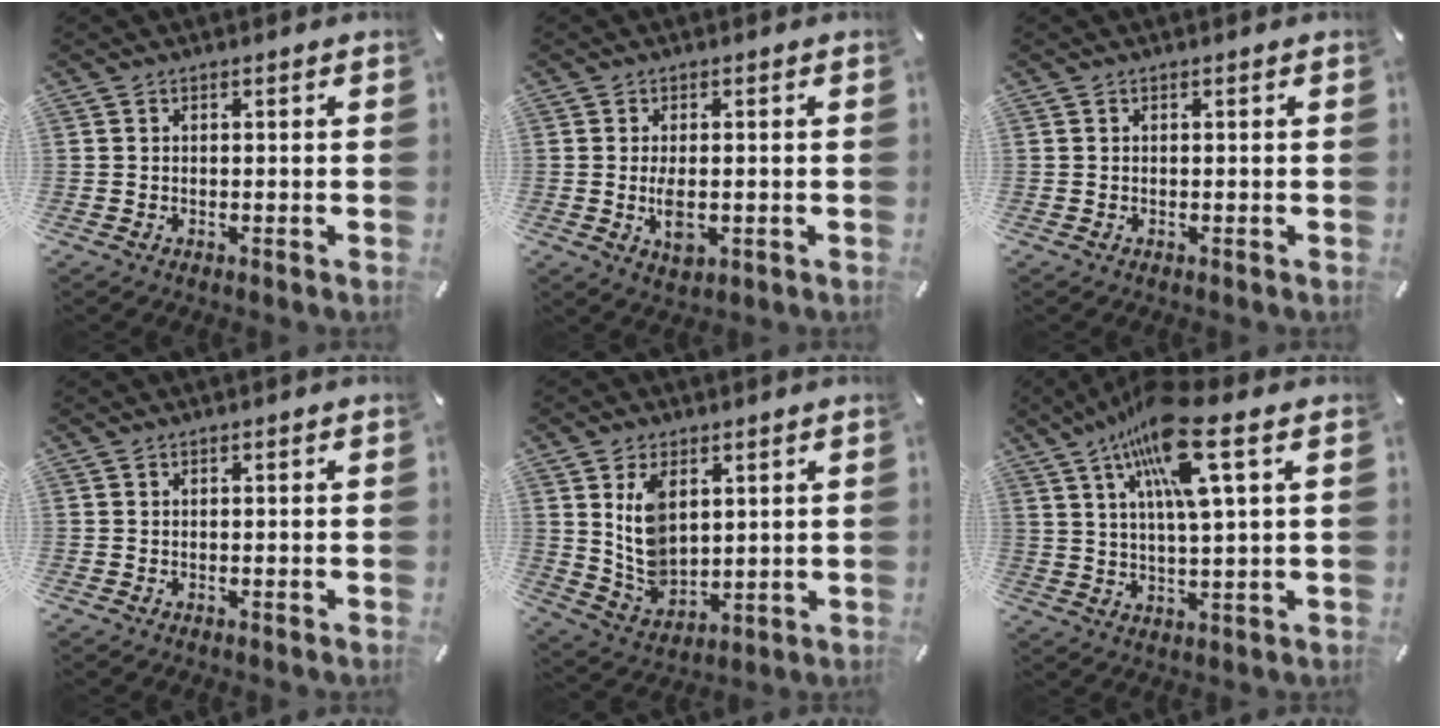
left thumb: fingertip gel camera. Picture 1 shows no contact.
{"total": 4.6, "force": [-0.6, 2.3, 3.9], "torque": [-0.083, -0.006, -0.016]}
{"total": 0.0}
{"total": 0.0}
{"total": 9.4, "force": [3.7, 6.5, 5.8], "torque": [-0.120, -0.016, 0.067]}
{"total": 15.4, "force": [7.6, 2.8, 13.0], "torque": [-0.243, -0.025, 0.123]}